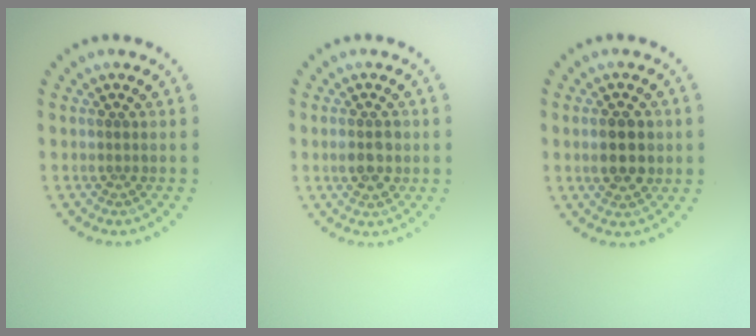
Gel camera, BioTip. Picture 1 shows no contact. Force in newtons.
{"total": 2.8, "press": 2.8, "slide": 0.1}
{"total": 3.6, "press": 3.6, "slide": 0.0}